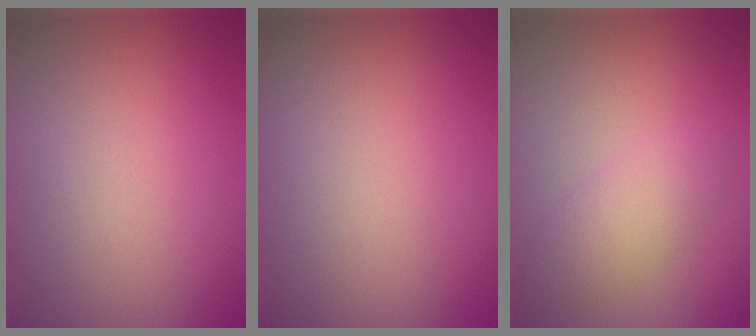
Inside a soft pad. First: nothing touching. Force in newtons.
{"total": 0.0}
{"total": 2.7, "press": 2.7, "slide": 0.0}